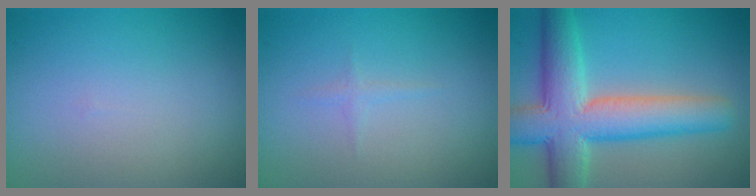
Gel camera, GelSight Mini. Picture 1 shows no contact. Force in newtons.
{"total": 0.6, "press": 0.6, "slide": 0.1}
{"total": 9.1, "press": 9.1, "slide": 0.6}